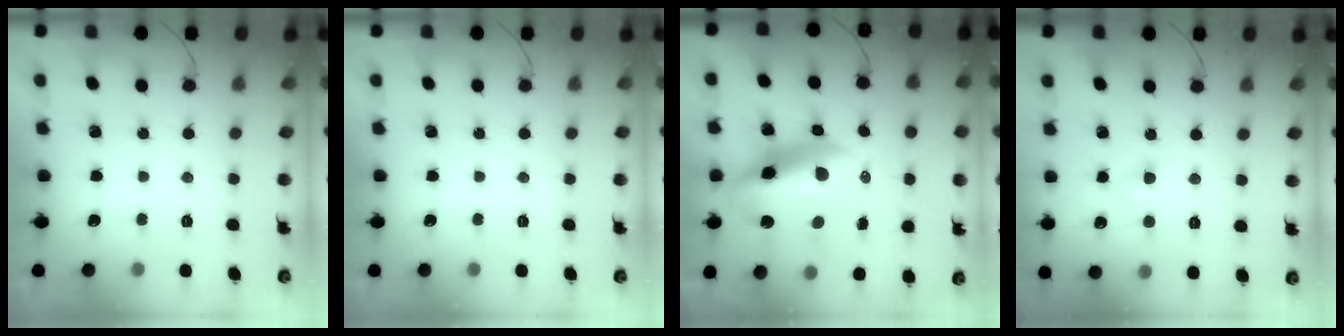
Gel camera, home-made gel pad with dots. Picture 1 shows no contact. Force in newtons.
{"total": 0.0}
{"total": 14.9, "press": 14.4, "slide": 3.6}
{"total": 3.0, "press": 2.8, "slide": 1.3}